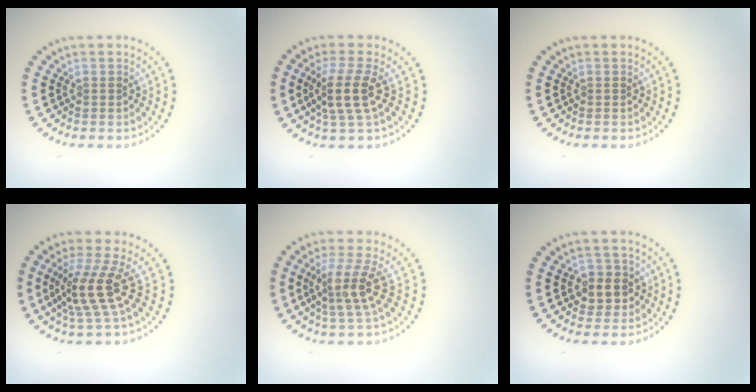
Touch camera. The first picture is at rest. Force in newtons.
{"total": 3.5, "press": 2.7, "slide": 2.2}
{"total": 0.0}
{"total": 4.1, "press": 2.9, "slide": 2.9}
{"total": 3.7, "press": 2.8, "slide": 2.4}
{"total": 2.8, "press": 2.6, "slide": 1.0}